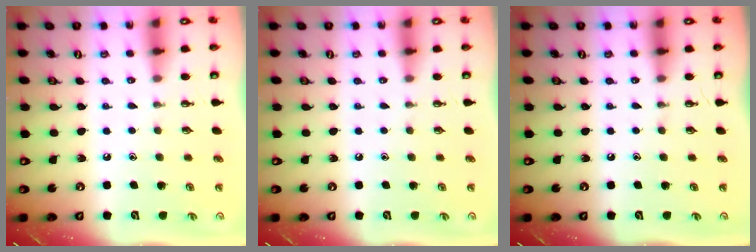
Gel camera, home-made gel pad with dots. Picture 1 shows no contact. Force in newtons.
{"total": 0.0}
{"total": 0.0}